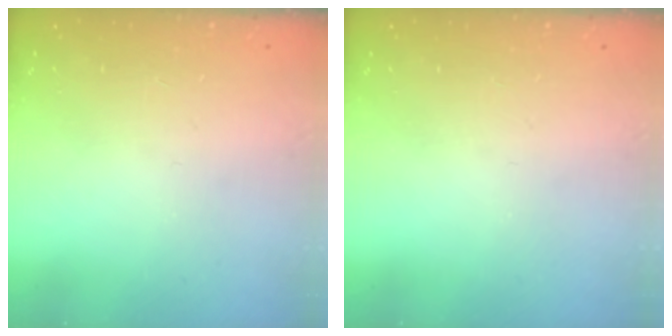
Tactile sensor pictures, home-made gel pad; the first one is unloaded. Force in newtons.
{"total": 0.0}